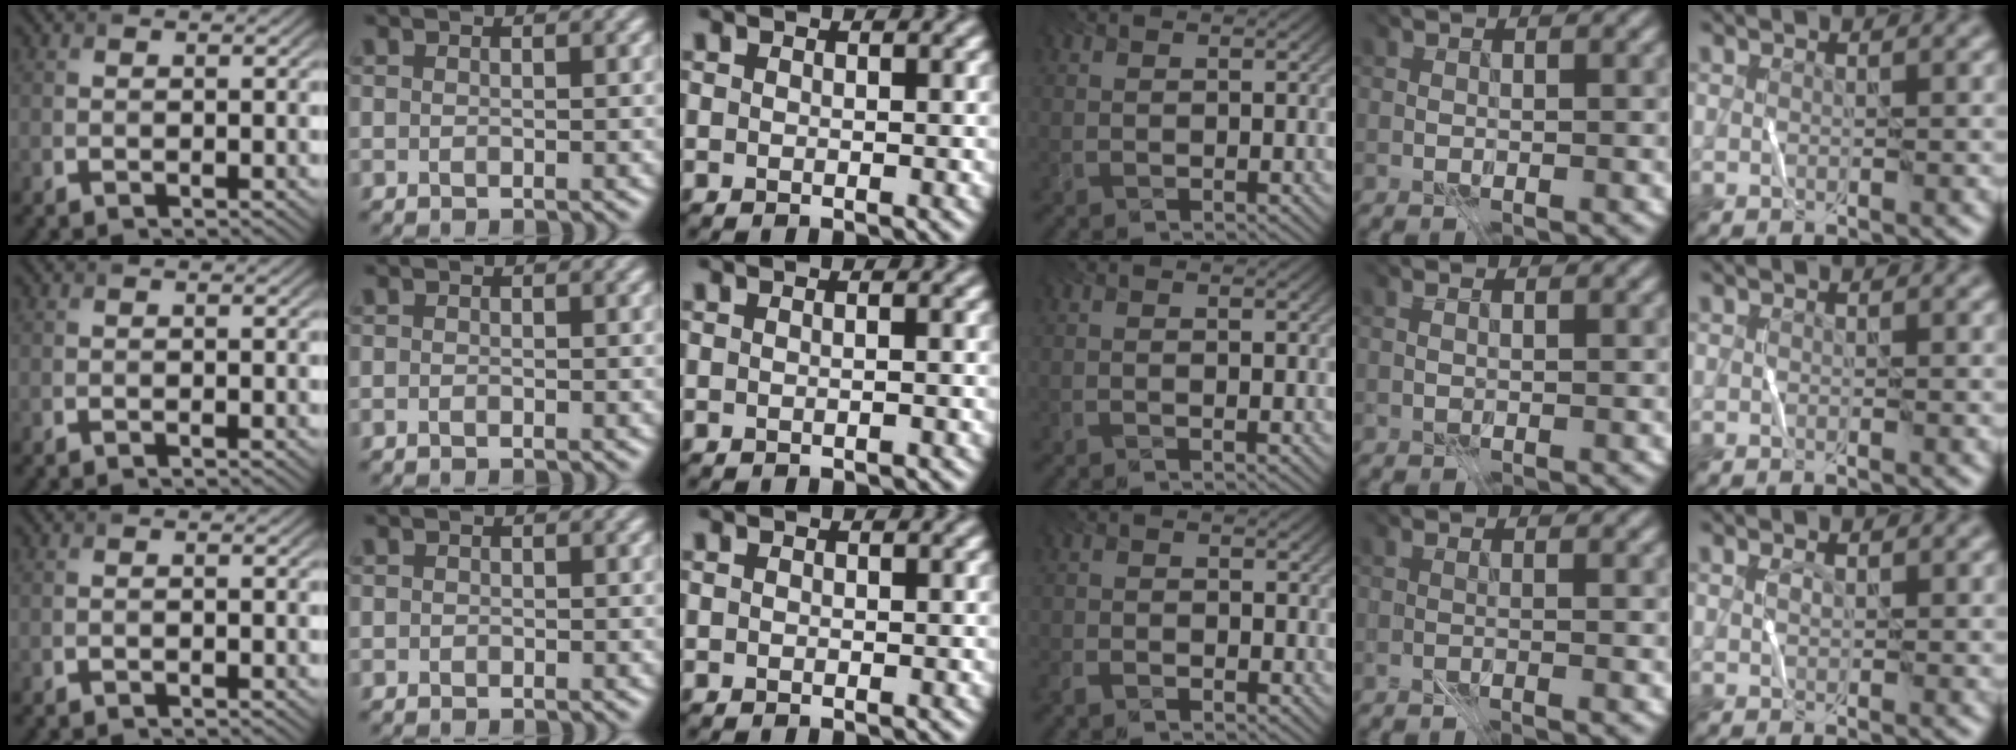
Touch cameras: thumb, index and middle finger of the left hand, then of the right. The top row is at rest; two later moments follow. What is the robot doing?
{"motion": "wrap", "object": "wrapping paper"}